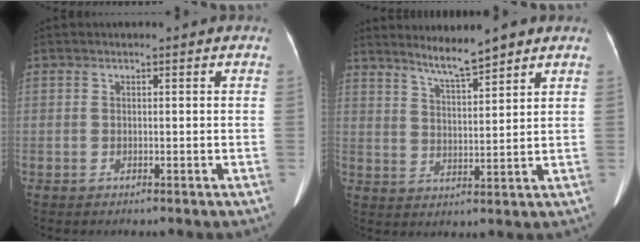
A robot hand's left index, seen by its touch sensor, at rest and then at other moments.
{"total": 5.9, "force": [5.1, -0.1, 3.0], "torque": [-0.058, -0.003, 0.095]}